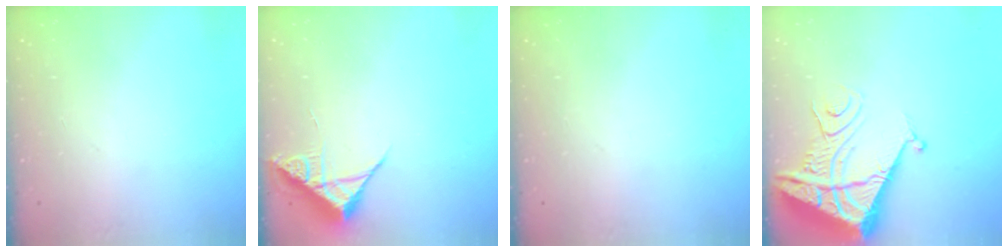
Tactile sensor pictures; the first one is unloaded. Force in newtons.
{"total": 7.1, "press": 7.1, "slide": 0.3}
{"total": 0.0}
{"total": 11.4, "press": 11.3, "slide": 1.3}